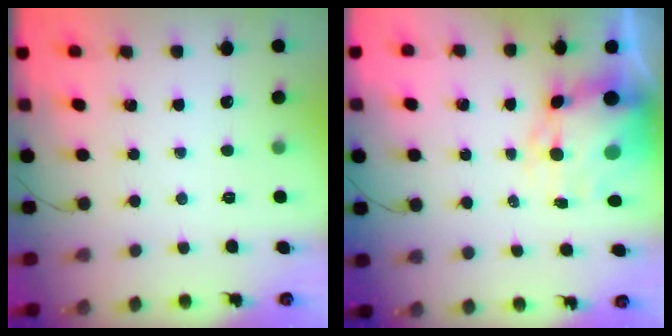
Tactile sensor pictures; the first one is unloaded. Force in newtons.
{"total": 9.1, "press": 8.6, "slide": 2.8}